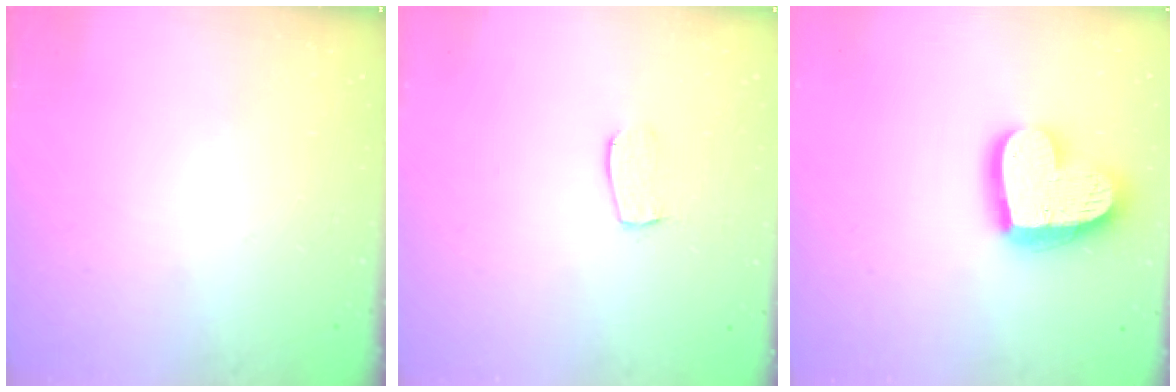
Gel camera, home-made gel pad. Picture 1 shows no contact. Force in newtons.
{"total": 6.1, "press": 6.1, "slide": 0.3}
{"total": 18.1, "press": 18.0, "slide": 1.5}